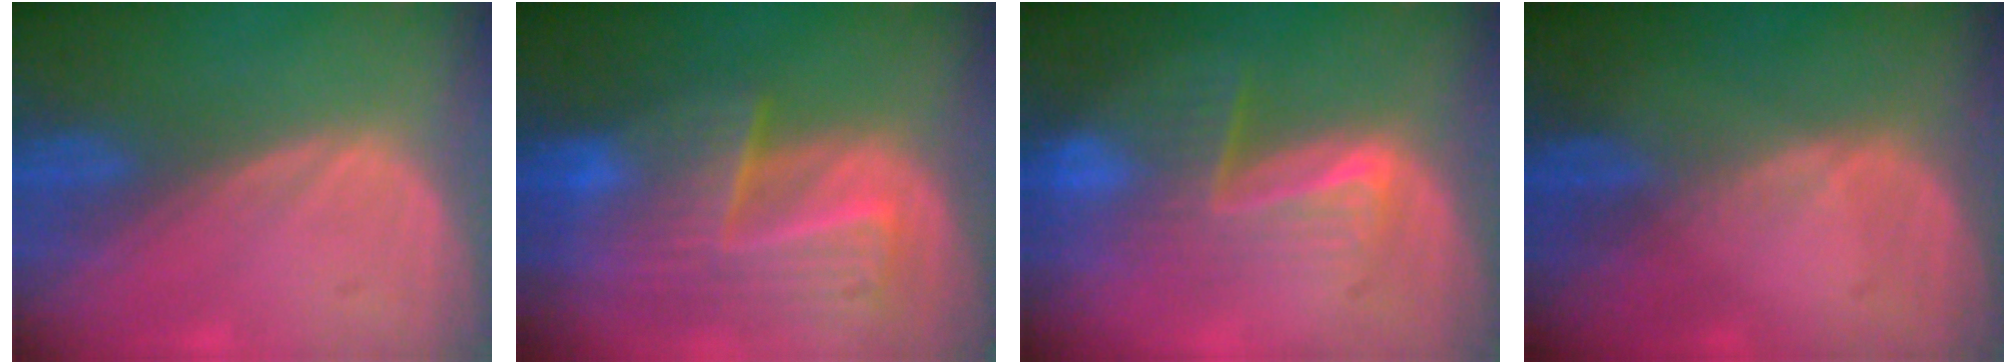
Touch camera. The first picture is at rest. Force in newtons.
{"total": 9.9, "press": 8.5, "slide": 5.0}
{"total": 7.1, "press": 6.9, "slide": 1.9}
{"total": 0.7, "press": 0.5, "slide": 0.5}